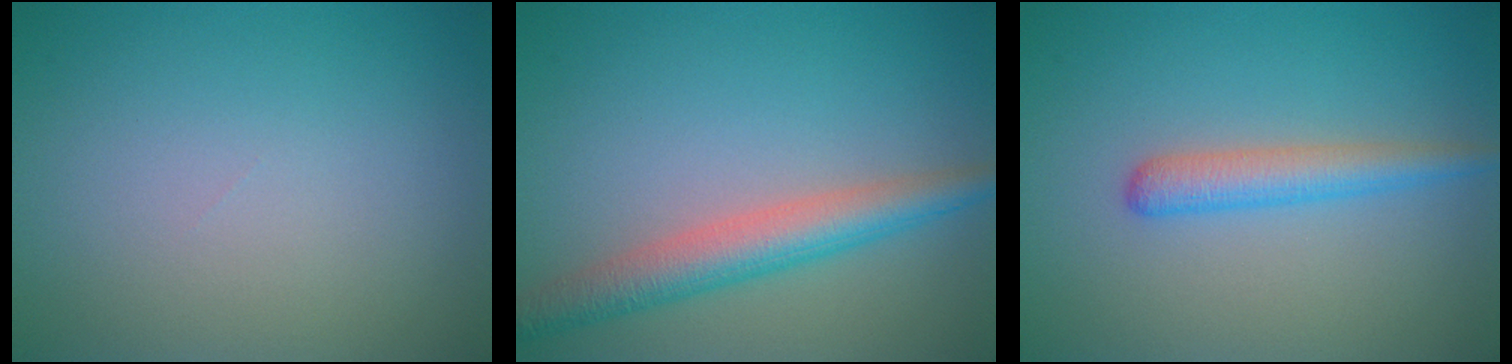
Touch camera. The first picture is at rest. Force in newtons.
{"total": 4.5, "press": 4.5, "slide": 0.2}
{"total": 2.7, "press": 2.7, "slide": 0.1}